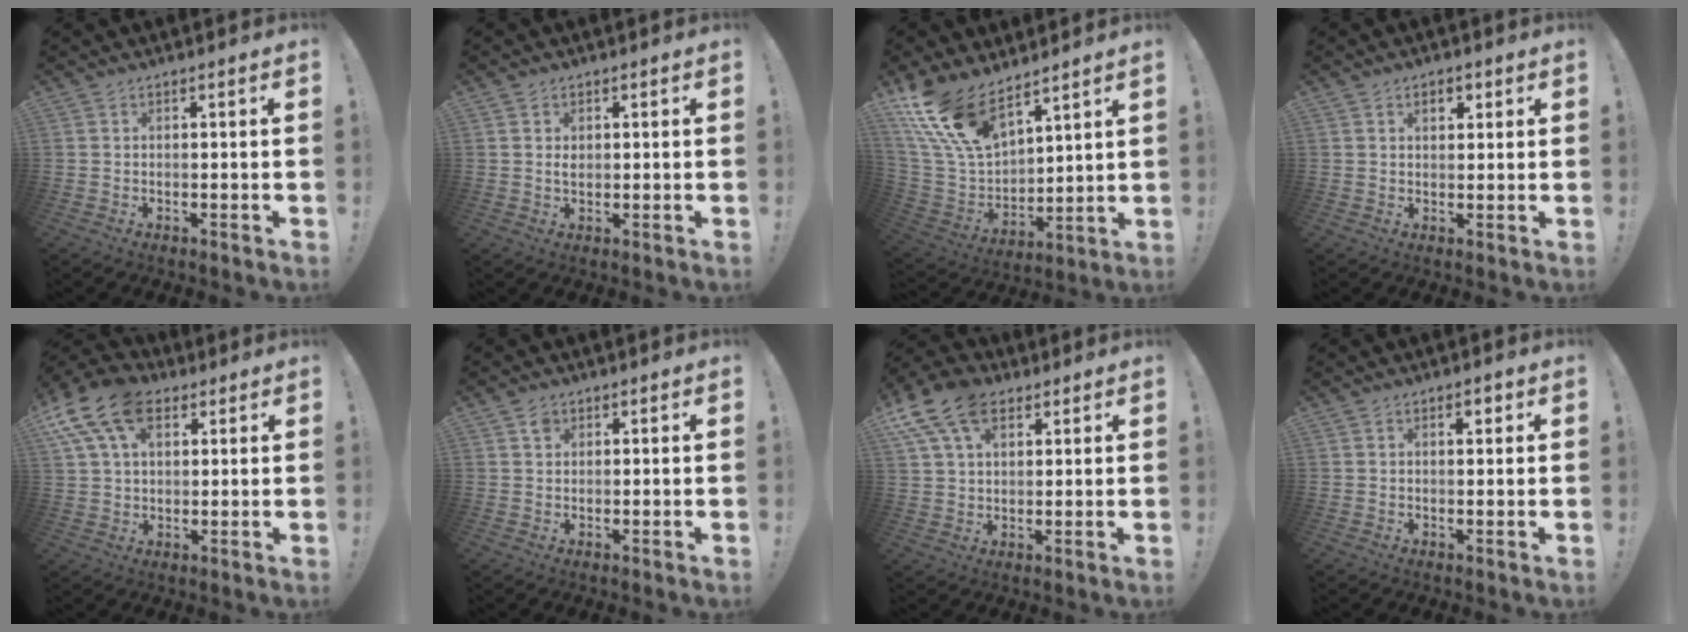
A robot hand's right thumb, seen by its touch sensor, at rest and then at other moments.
{"total": 1.5, "force": [0.7, 1.2, 0.5], "torque": [0.002, -0.003, 0.010]}
{"total": 17.0, "force": [12.6, 7.9, 8.2], "torque": [-0.174, -0.082, 0.241]}
{"total": 3.5, "force": [1.5, 2.2, 2.3], "torque": [-0.027, -0.003, 0.023]}
{"total": 15.3, "force": [7.2, 9.6, 9.5], "torque": [-0.176, -0.023, 0.132]}
{"total": 1.8, "force": [1.1, 1.3, 0.6], "torque": [-0.003, -0.002, 0.019]}
{"total": 14.1, "force": [7.1, 8.8, 8.4], "torque": [-0.155, -0.027, 0.131]}
{"total": 2.3, "force": [1.1, 0.8, 1.8], "torque": [-0.022, -0.003, 0.015]}